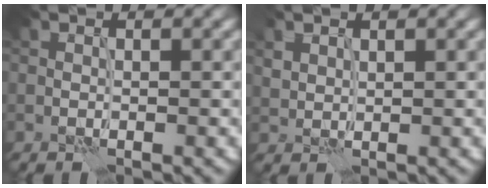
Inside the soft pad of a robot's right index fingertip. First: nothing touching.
{"total": 1.2, "force": [1.0, 0.6, 0.3], "torque": [-0.012, -0.002, 0.024]}